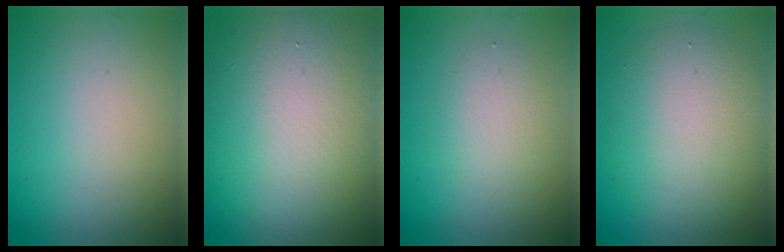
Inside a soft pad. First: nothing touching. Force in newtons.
{"total": 15.4, "press": 15.3, "slide": 1.0}
{"total": 2.2, "press": 2.2, "slide": 0.2}
{"total": 6.9, "press": 6.9, "slide": 0.7}